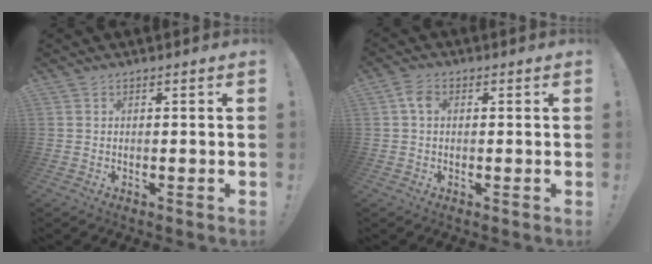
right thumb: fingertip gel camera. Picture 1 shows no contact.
{"total": 3.6, "force": [0.6, 2.3, 2.7], "torque": [-0.058, 0.013, 0.013]}